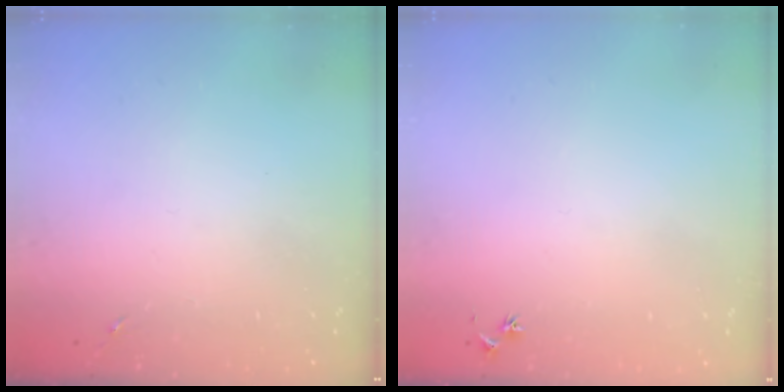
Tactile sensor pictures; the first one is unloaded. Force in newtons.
{"total": 2.5, "press": 2.5, "slide": 0.3}